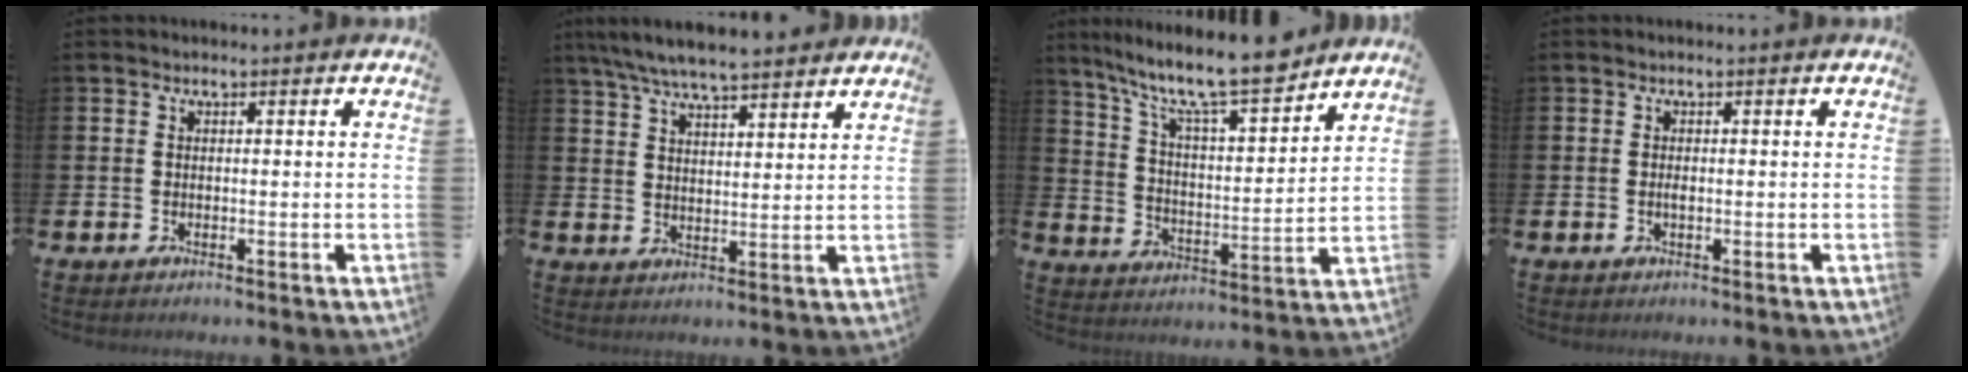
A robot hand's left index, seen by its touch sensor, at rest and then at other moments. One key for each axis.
{"total": 6.8, "fx": 6.4, "fy": 0.6, "fz": 2.1, "tx": -0.067, "ty": -0.025, "tz": 0.117}
{"total": 11.2, "fx": 9.8, "fy": 1.4, "fz": 5.2, "tx": -0.124, "ty": -0.065, "tz": 0.167}
{"total": 0.8, "fx": -0.2, "fy": 0.2, "fz": 0.7, "tx": -0.021, "ty": 0.003, "tz": -0.002}